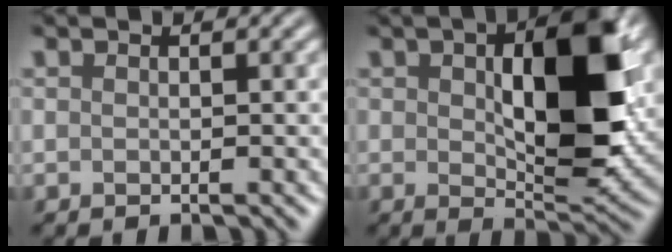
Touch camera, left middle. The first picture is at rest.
{"total": 8.6, "force": [0.5, 3.2, 8.0], "torque": [-0.128, 0.000, 0.032]}